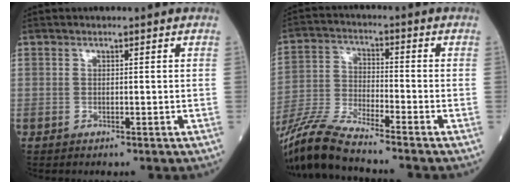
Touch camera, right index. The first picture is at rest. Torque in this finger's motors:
{"motor_torque": [-0.03, -0.59, 0.16, 0.02]}